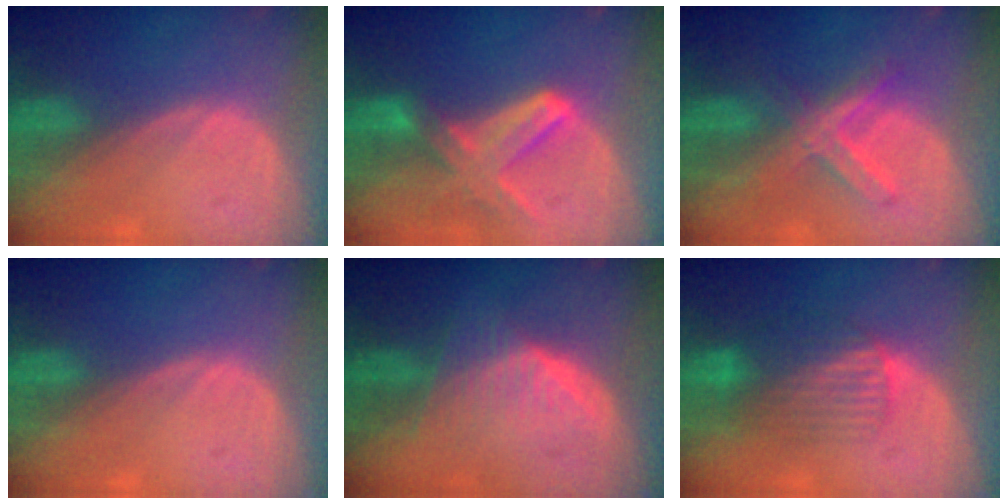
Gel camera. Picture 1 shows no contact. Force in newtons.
{"total": 8.0, "press": 7.0, "slide": 3.8}
{"total": 7.0, "press": 6.2, "slide": 3.2}
{"total": 0.0}
{"total": 6.5, "press": 6.2, "slide": 1.8}
{"total": 6.9, "press": 6.8, "slide": 1.3}